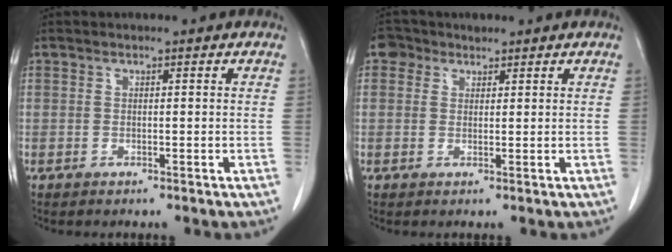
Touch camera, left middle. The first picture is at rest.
{"total": 2.6, "force": [1.6, 2.0, 0.4], "torque": [-0.008, 0.011, 0.024]}